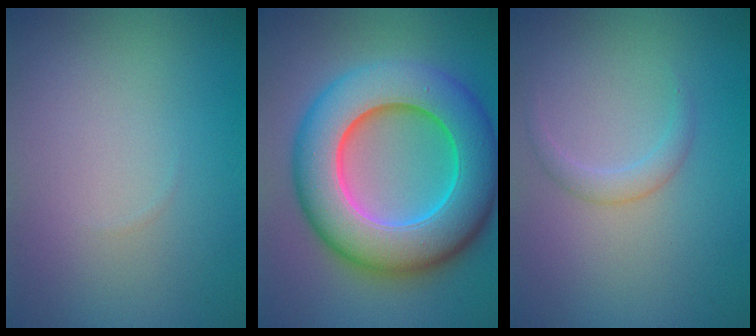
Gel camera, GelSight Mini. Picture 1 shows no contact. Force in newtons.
{"total": 12.8, "press": 12.8, "slide": 0.3}
{"total": 1.4, "press": 1.4, "slide": 0.1}